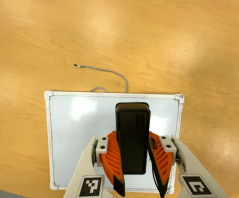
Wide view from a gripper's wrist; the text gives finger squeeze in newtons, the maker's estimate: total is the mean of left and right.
{"total": 9.8, "left": 8.2, "right": 11.4}